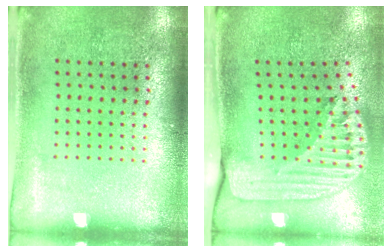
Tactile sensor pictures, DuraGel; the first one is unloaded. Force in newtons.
{"total": 2.5, "press": 1.8, "slide": 1.8}